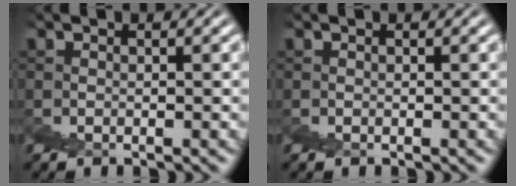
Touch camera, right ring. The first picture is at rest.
{"total": 0.0}